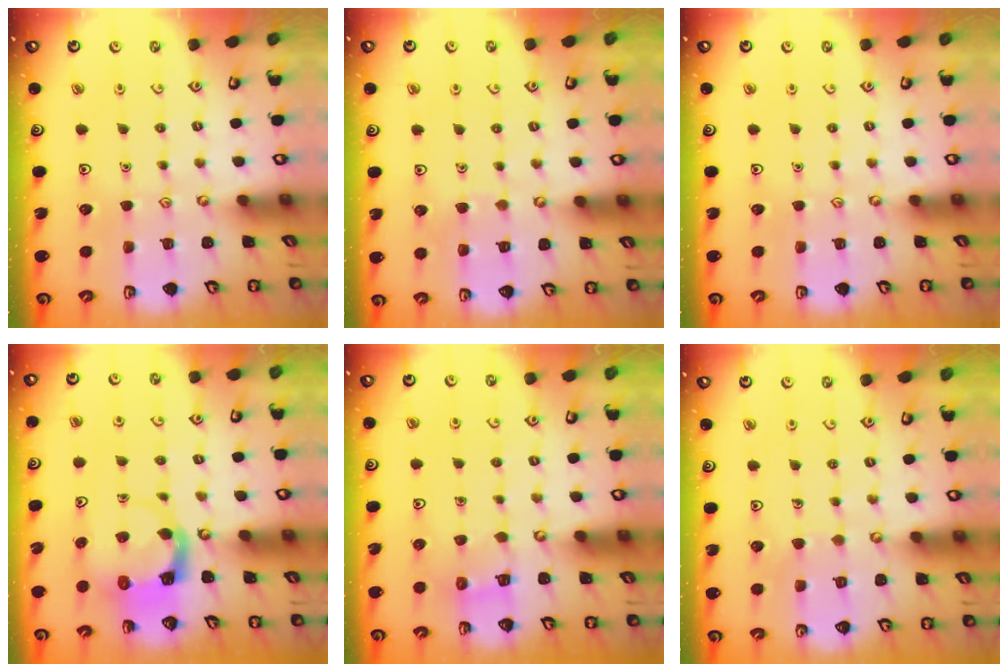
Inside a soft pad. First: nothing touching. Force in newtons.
{"total": 3.1, "press": 3.1, "slide": 0.3}
{"total": 0.0}
{"total": 3.8, "press": 3.8, "slide": 0.7}
{"total": 5.1, "press": 5.1, "slide": 0.3}
{"total": 4.8, "press": 4.7, "slide": 0.3}